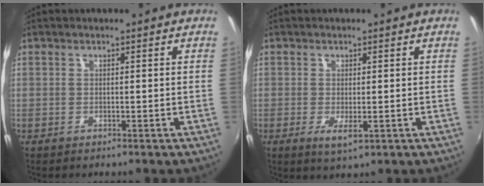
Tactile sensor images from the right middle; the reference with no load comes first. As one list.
[{"total": 3.2, "force": [-0.8, 0.9, 3.0], "torque": [-0.054, -0.013, -0.009]}]